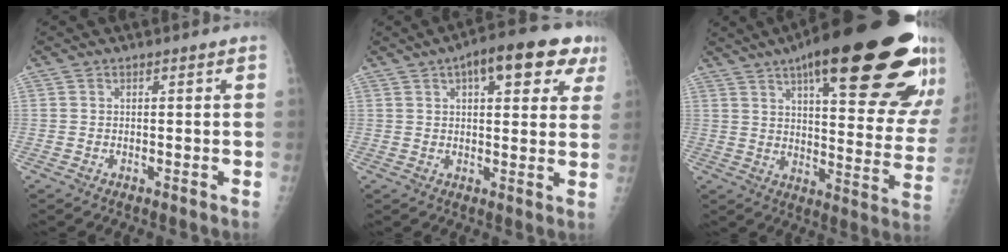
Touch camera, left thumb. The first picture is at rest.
{"total": 13.8, "force": [6.7, 5.6, 10.6], "torque": [-0.103, 0.001, 0.081]}
{"total": 32.8, "force": [18.9, 8.5, 25.4], "torque": [-0.281, -0.036, 0.269]}